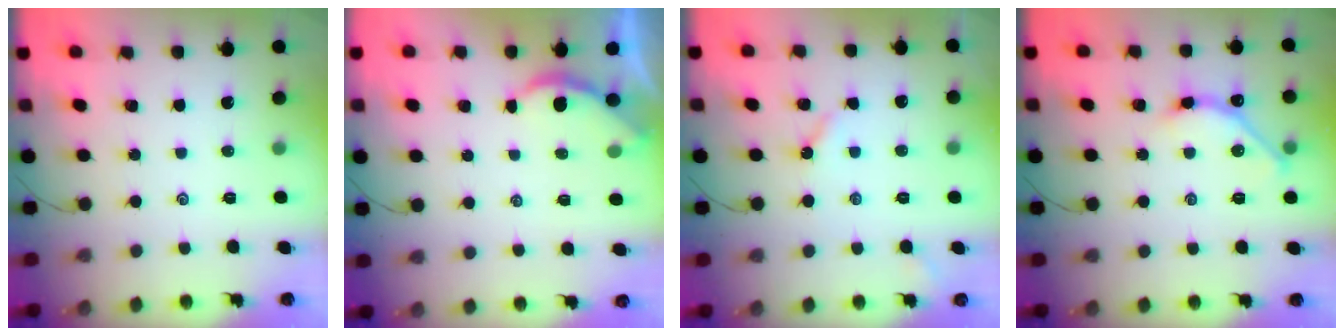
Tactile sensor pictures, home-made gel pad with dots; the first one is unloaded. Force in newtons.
{"total": 2.3, "press": 2.3, "slide": 0.2}
{"total": 3.5, "press": 3.5, "slide": 0.5}
{"total": 5.6, "press": 5.5, "slide": 0.8}